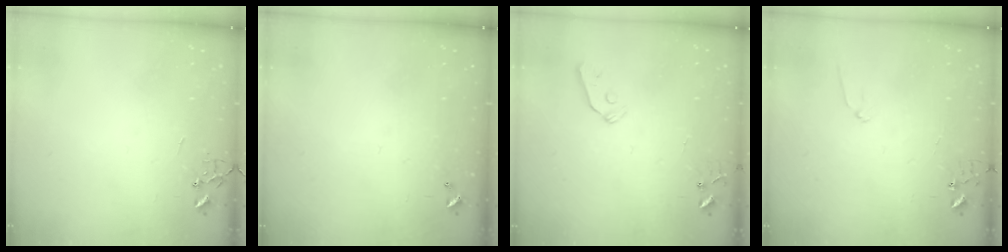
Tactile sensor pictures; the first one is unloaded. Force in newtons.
{"total": 0.0}
{"total": 5.9, "press": 5.8, "slide": 0.7}
{"total": 6.5, "press": 6.5, "slide": 0.6}